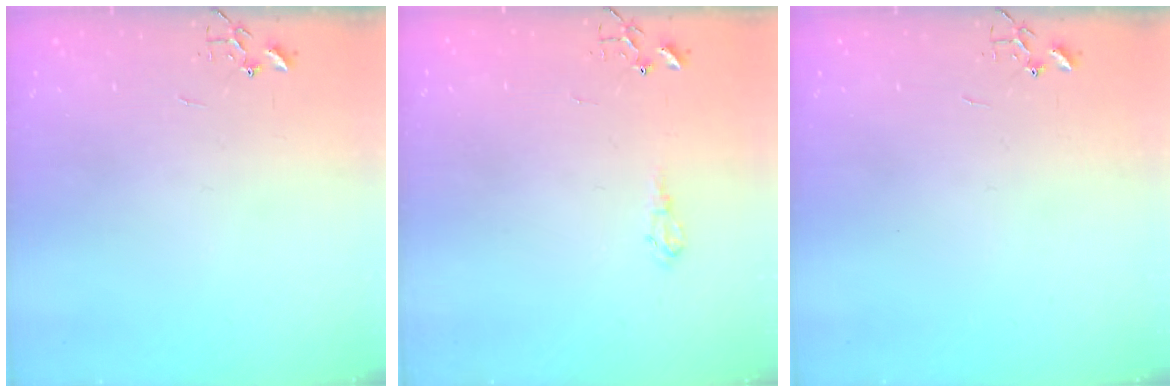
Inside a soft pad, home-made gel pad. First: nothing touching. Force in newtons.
{"total": 5.5, "press": 5.5, "slide": 0.7}
{"total": 0.0}